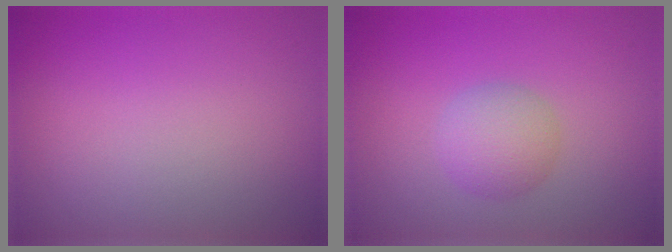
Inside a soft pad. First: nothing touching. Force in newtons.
{"total": 2.9, "press": 2.9, "slide": 0.1}